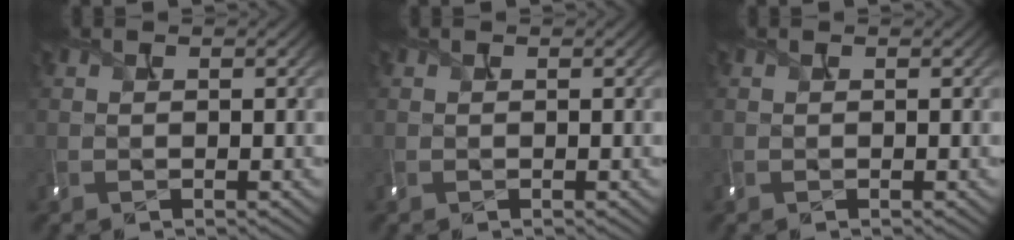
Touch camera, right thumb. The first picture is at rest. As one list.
[{"total": 0.0}, {"total": 0.0}]